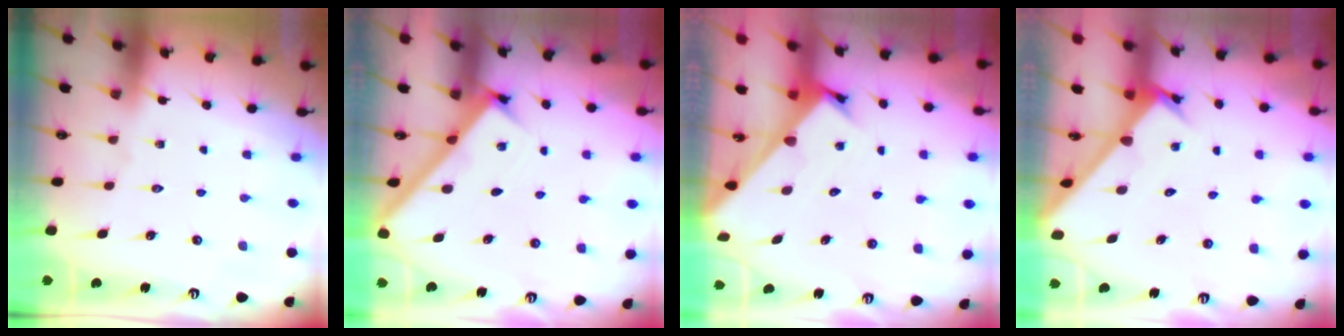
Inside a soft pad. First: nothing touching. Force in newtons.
{"total": 2.3, "press": 2.3, "slide": 0.3}
{"total": 2.3, "press": 2.3, "slide": 0.2}
{"total": 2.6, "press": 2.6, "slide": 0.2}